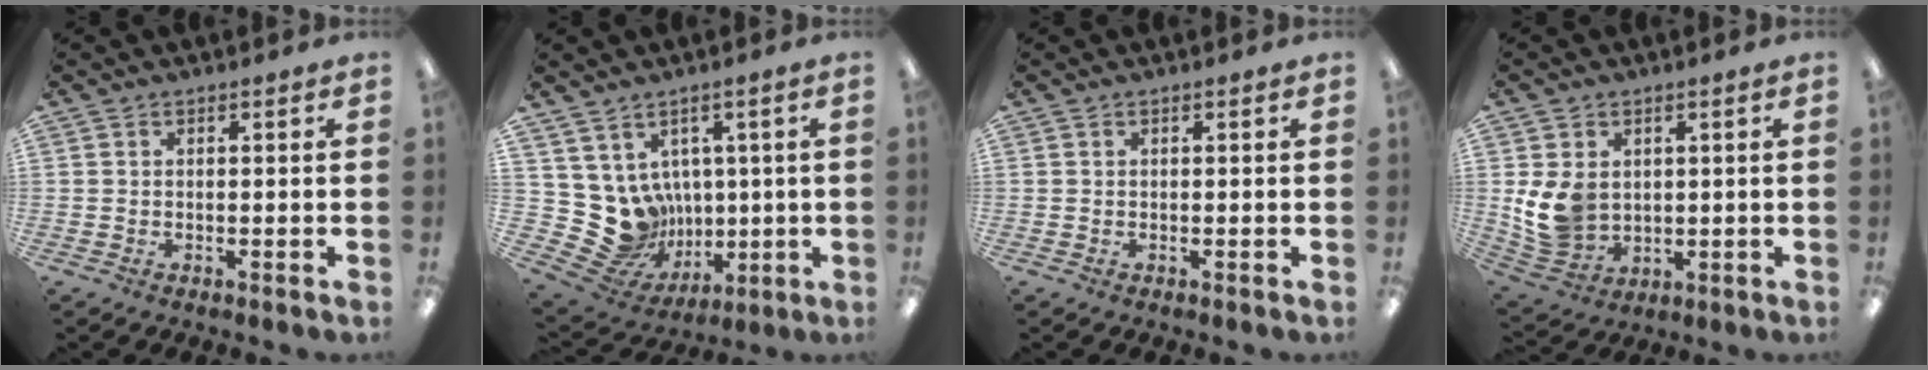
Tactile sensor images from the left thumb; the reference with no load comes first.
{"total": 11.5, "force": [1.3, 10.8, 3.8], "torque": [-0.097, -0.035, 0.040]}
{"total": 0.0}
{"total": 9.9, "force": [1.6, 8.1, 5.5], "torque": [-0.132, -0.001, 0.032]}